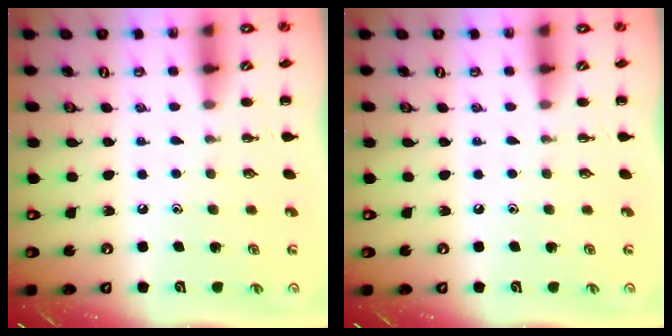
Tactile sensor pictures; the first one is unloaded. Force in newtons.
{"total": 0.0}